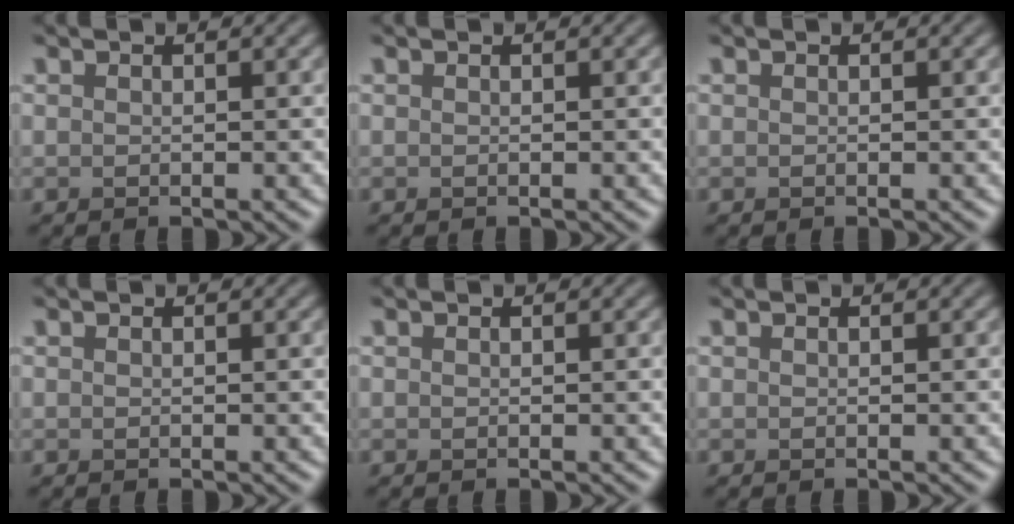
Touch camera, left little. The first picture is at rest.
{"total": 0.0}
{"total": 0.0}
{"total": 0.0}
{"total": 0.0}
{"total": 0.0}